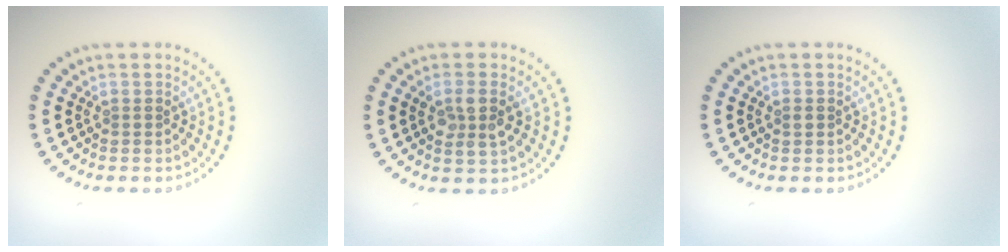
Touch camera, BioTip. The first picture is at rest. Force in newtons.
{"total": 2.6, "press": 2.5, "slide": 0.8}
{"total": 0.6, "press": 0.6, "slide": 0.1}